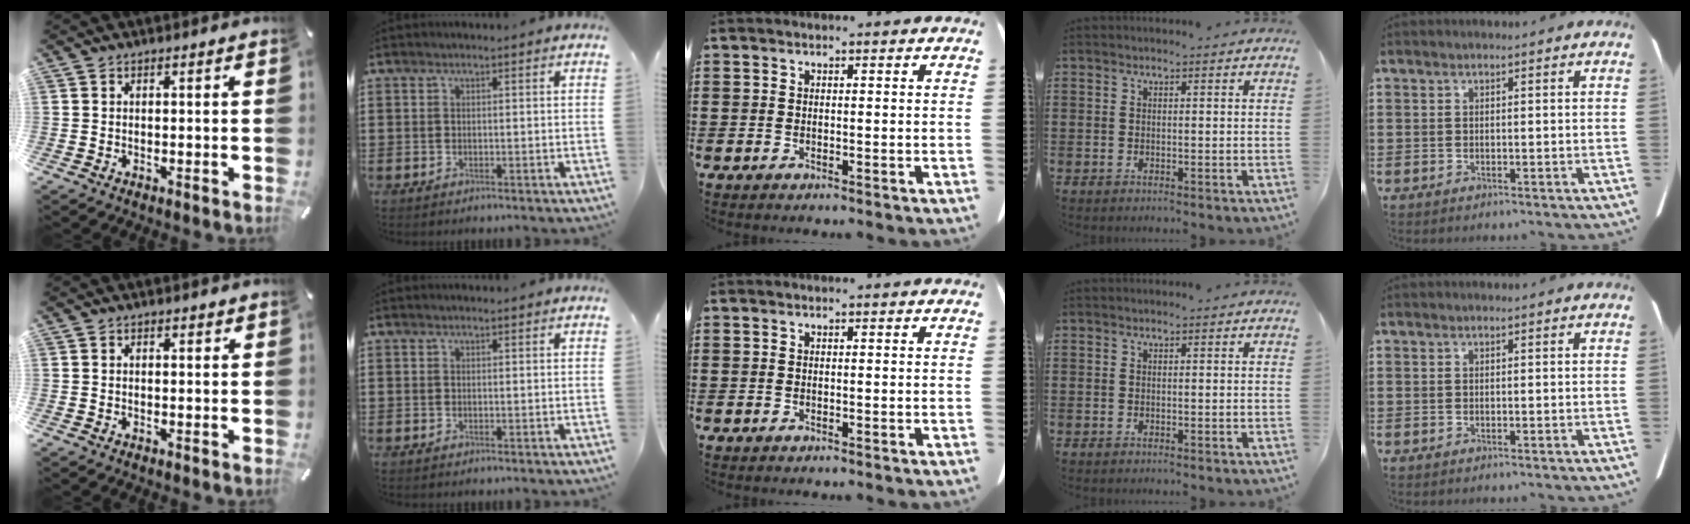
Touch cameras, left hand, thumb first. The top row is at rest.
{"thumb": {"total": 0.6, "force": [0.3, 0.4, 0.3], "torque": [0.003, -0.001, 0.003]}}